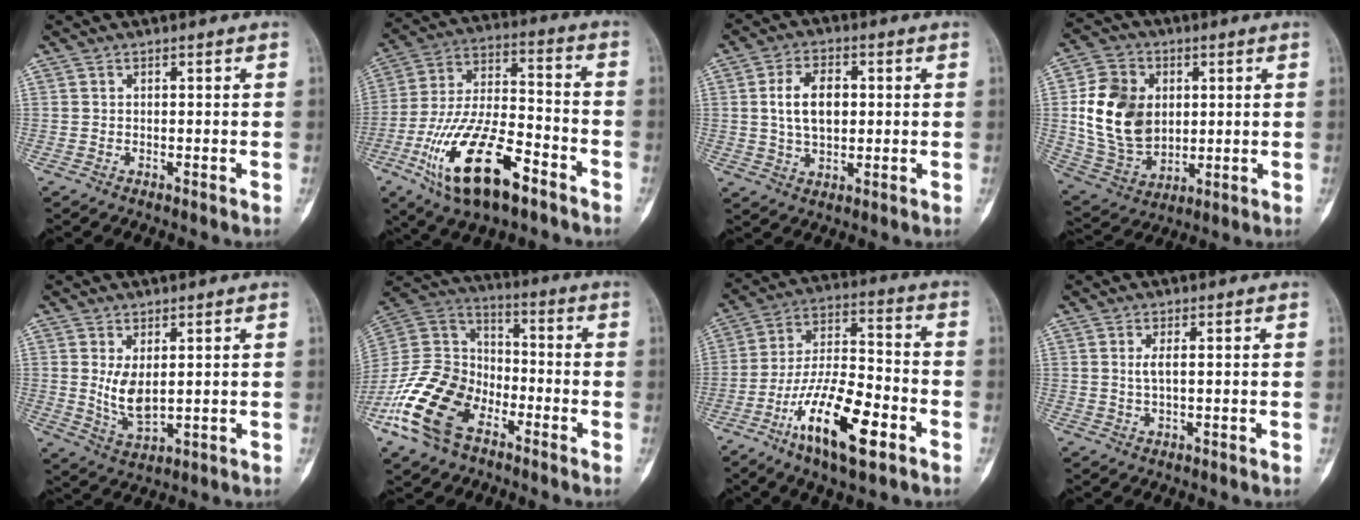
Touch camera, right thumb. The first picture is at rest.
{"total": 20.3, "force": [-10.4, 8.3, 15.3], "torque": [-0.296, 0.054, -0.183]}
{"total": 8.6, "force": [0.9, 5.3, 6.7], "torque": [-0.103, 0.005, 0.017]}
{"total": 16.4, "force": [2.1, 12.3, 10.6], "torque": [-0.168, -0.006, 0.049]}
{"total": 5.9, "force": [1.0, 2.9, 5.0], "torque": [-0.089, -0.017, 0.032]}
{"total": 18.5, "force": [-9.6, 11.5, 10.8], "torque": [-0.209, 0.061, -0.192]}
{"total": 17.3, "force": [-8.5, 5.8, 13.9], "torque": [-0.251, 0.050, -0.148]}
{"total": 2.1, "force": [0.3, 0.6, 2.0], "torque": [-0.047, 0.000, 0.010]}